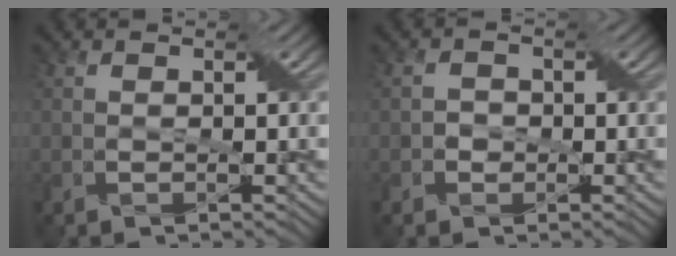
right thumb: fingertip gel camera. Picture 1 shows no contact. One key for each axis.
{"total": 1.5, "fx": -0.4, "fy": 1.4, "fz": 0.3, "tx": 0.001, "ty": 0.002, "tz": -0.010}